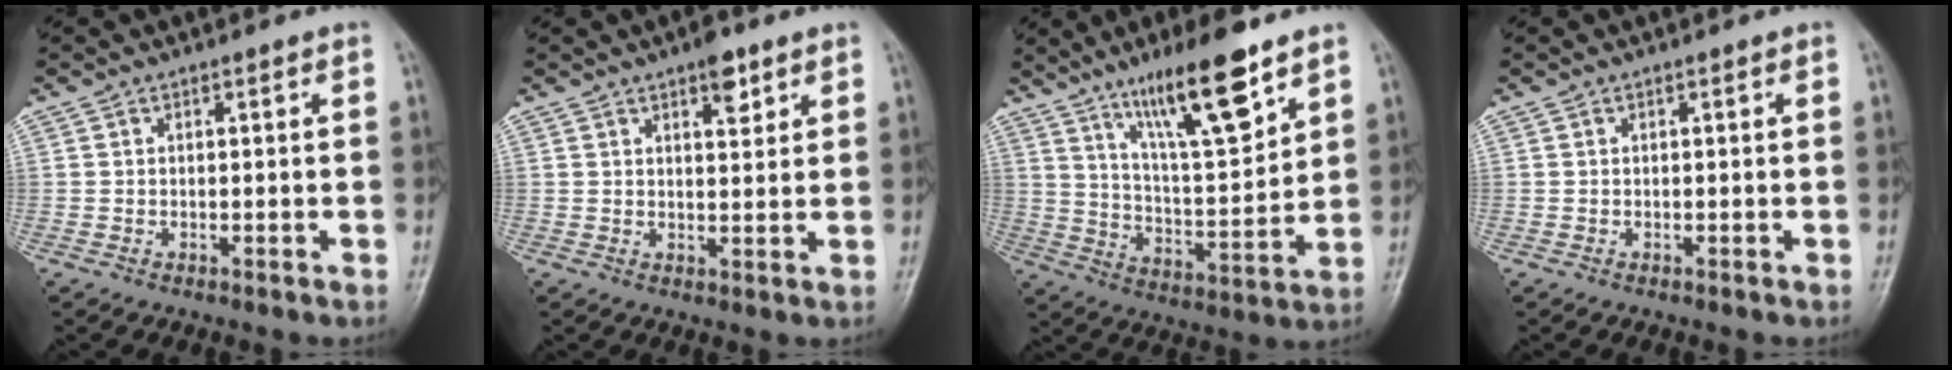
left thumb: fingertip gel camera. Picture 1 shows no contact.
{"total": 4.5, "force": [2.8, 1.9, 3.1], "torque": [-0.030, -0.014, 0.038]}
{"total": 16.1, "force": [10.4, 3.4, 11.9], "torque": [-0.187, -0.057, 0.189]}
{"total": 0.0}